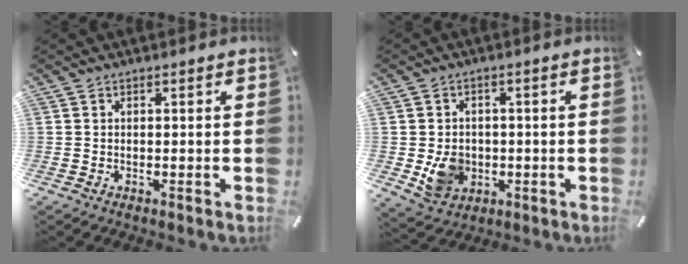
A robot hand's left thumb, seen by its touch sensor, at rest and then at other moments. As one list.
[{"total": 7.7, "force": [-1.0, 6.9, 3.3], "torque": [-0.051, 0.003, -0.016]}]